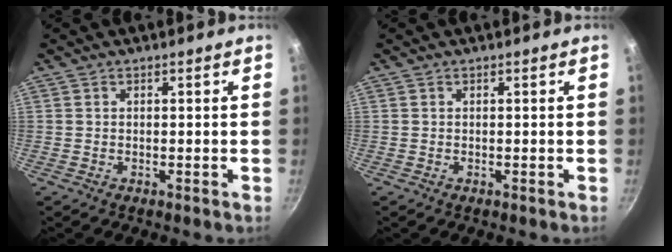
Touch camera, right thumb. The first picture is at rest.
{"total": 0.0}